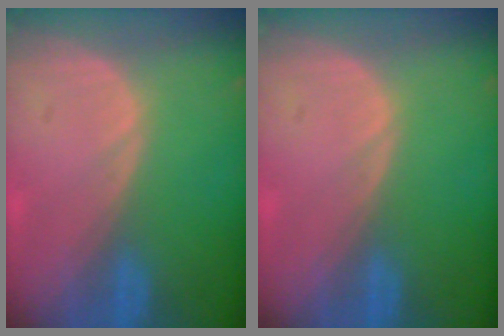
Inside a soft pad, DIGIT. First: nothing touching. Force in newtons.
{"total": 0.0}